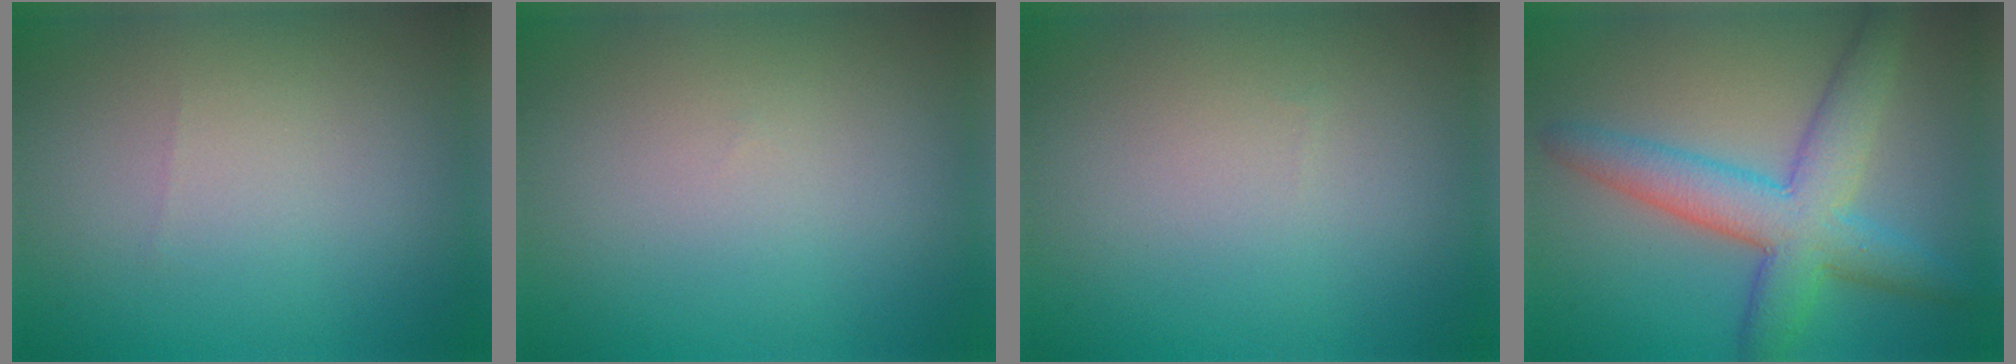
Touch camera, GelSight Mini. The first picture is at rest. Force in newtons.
{"total": 0.0}
{"total": 0.0}
{"total": 6.6, "press": 6.6, "slide": 0.1}